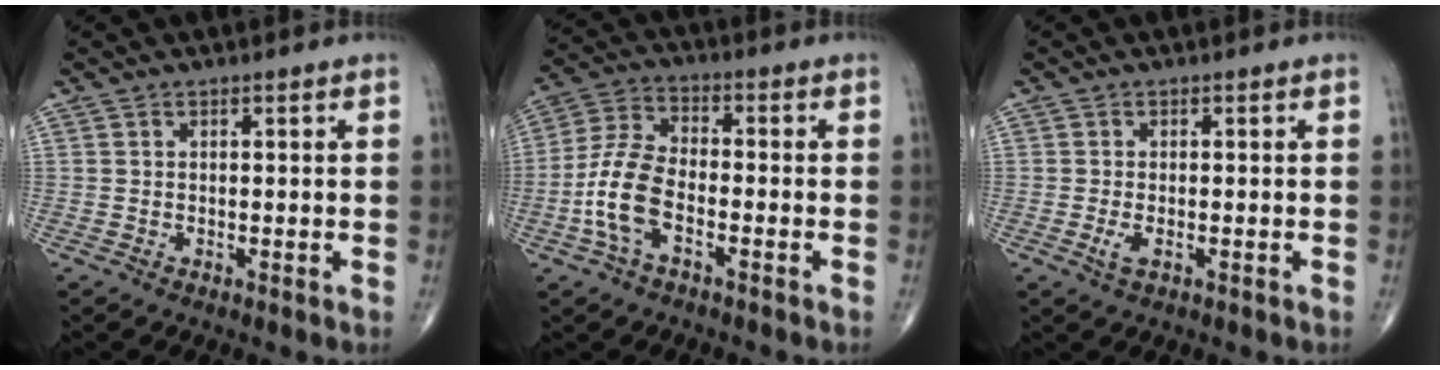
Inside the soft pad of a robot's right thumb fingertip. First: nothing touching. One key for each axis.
{"total": 10.2, "fx": -3.5, "fy": 5.1, "fz": 8.1, "tx": -0.177, "ty": 0.032, "tz": -0.073}
{"total": 2.1, "fx": -0.8, "fy": 0.8, "fz": 1.8, "tx": -0.040, "ty": -0.003, "tz": -0.015}